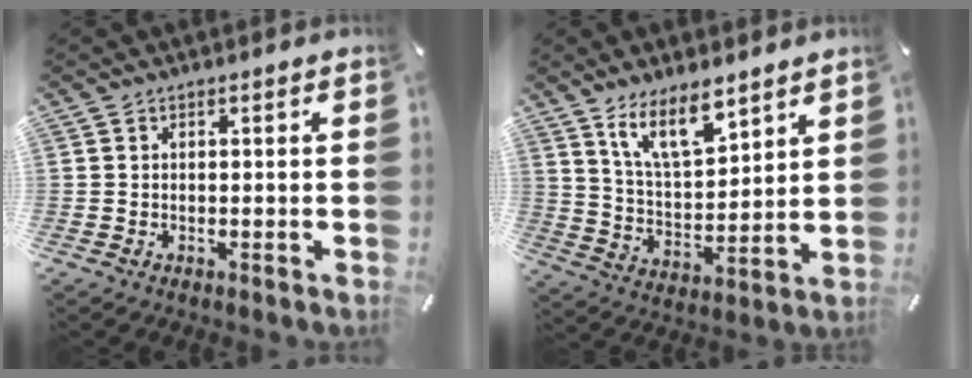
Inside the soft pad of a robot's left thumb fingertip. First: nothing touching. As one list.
[{"total": 12.0, "force": [8.8, 4.7, 6.6], "torque": [-0.131, -0.045, 0.163]}]